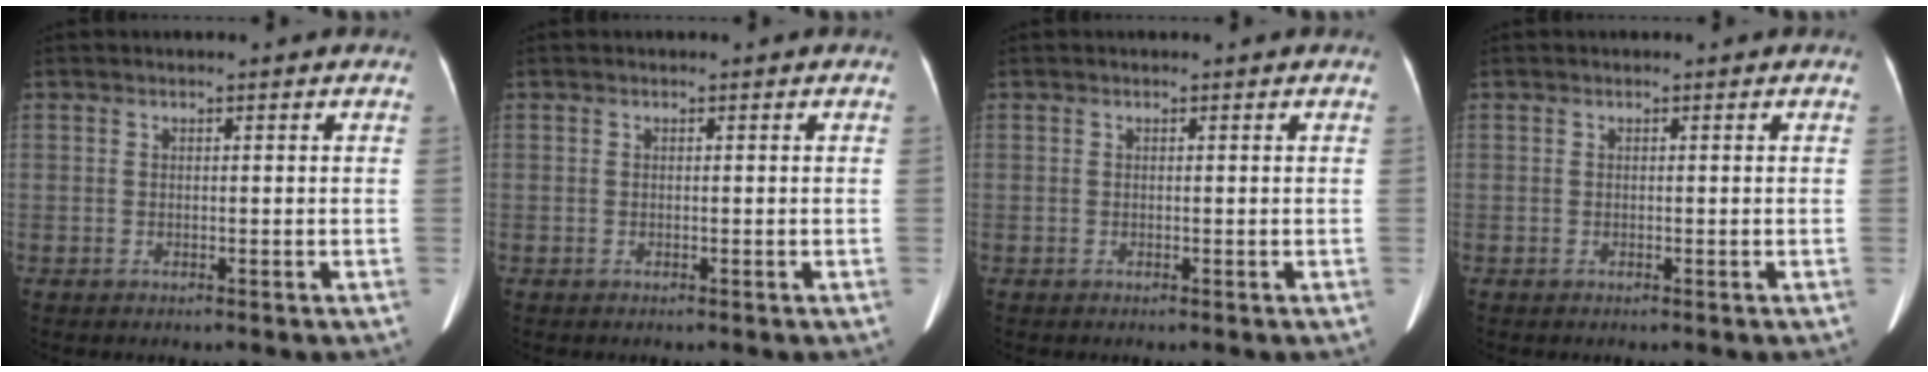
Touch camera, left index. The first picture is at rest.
{"total": 0.0}
{"total": 0.0}
{"total": 0.0}